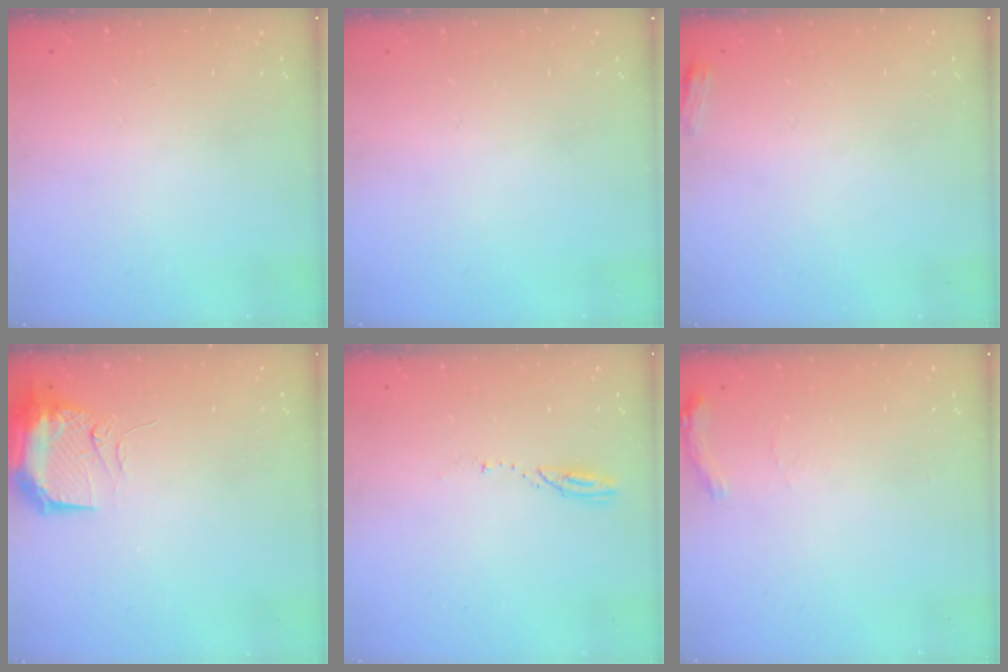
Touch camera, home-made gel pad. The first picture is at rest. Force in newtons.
{"total": 0.0}
{"total": 3.1, "press": 3.0, "slide": 0.5}
{"total": 11.5, "press": 11.3, "slide": 2.4}
{"total": 3.1, "press": 3.1, "slide": 0.3}
{"total": 5.1, "press": 5.1, "slide": 0.7}